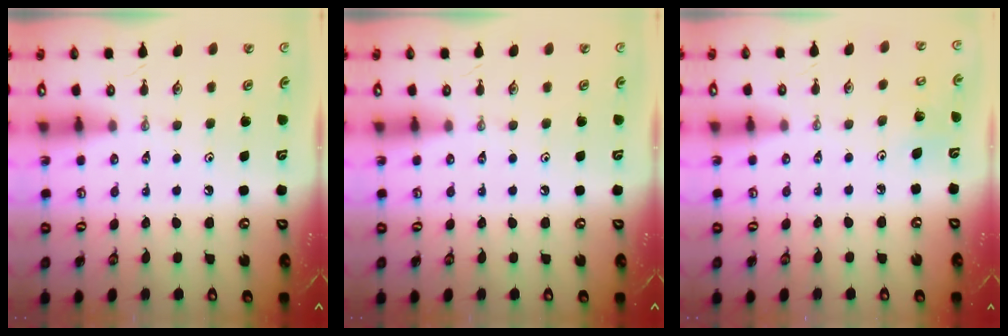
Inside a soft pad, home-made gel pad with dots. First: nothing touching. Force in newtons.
{"total": 0.0}
{"total": 4.7, "press": 4.5, "slide": 1.2}